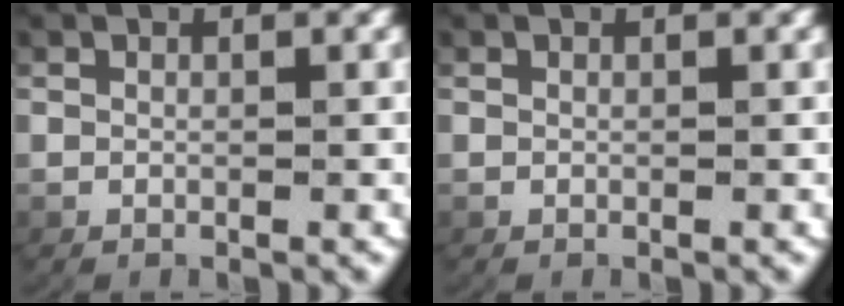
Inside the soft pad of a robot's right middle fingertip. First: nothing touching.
{"total": 0.0}